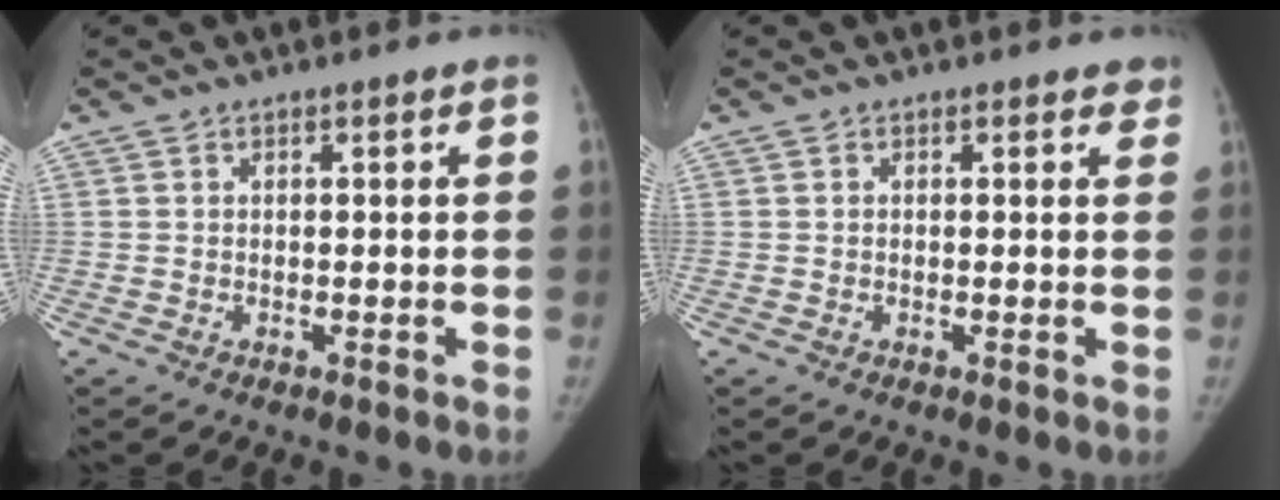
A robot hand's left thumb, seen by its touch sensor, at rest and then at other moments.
{"total": 1.2, "force": [0.8, 0.7, 0.6], "torque": [0.013, -0.001, 0.002]}